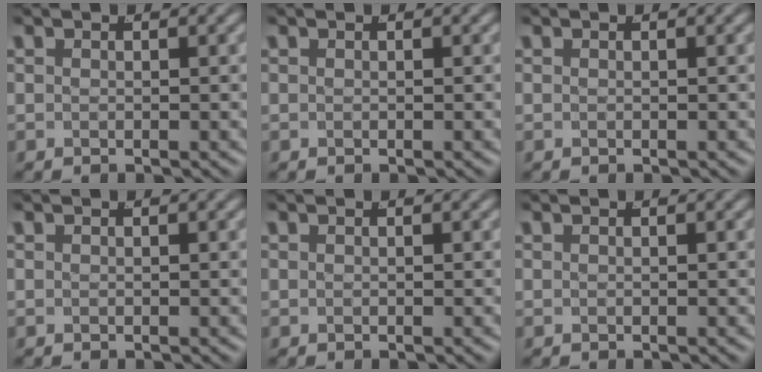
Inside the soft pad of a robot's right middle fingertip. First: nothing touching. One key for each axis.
{"total": 0.0}
{"total": 0.0}
{"total": 0.0}
{"total": 0.0}
{"total": 0.0}